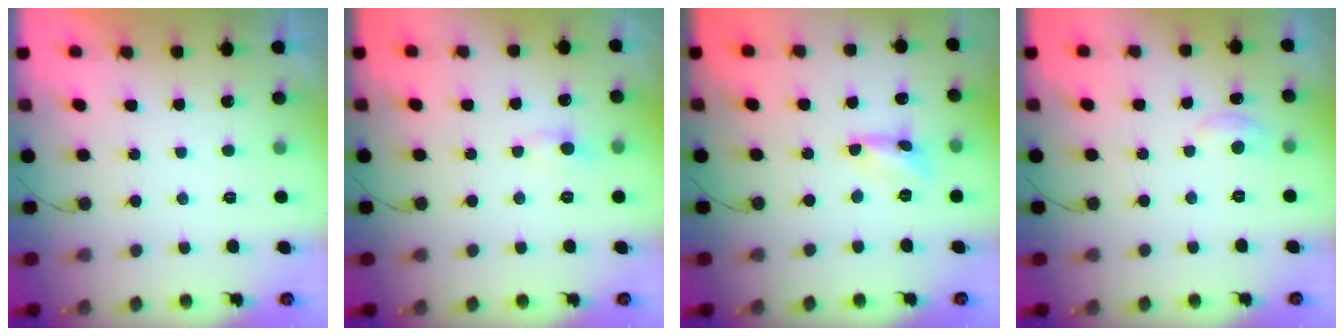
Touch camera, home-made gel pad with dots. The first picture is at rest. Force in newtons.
{"total": 4.0, "press": 3.9, "slide": 0.5}
{"total": 3.6, "press": 3.6, "slide": 0.4}
{"total": 4.9, "press": 4.9, "slide": 0.6}